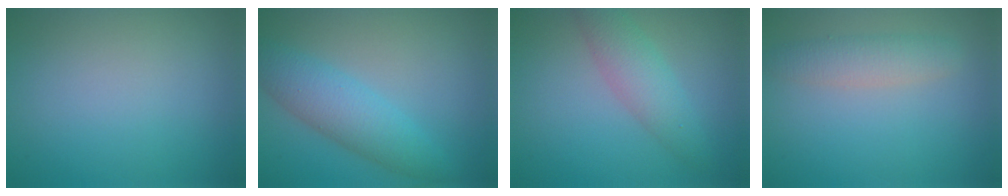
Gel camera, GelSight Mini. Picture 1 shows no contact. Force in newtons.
{"total": 4.5, "press": 4.5, "slide": 0.1}
{"total": 3.6, "press": 3.6, "slide": 0.1}
{"total": 2.6, "press": 2.6, "slide": 0.1}